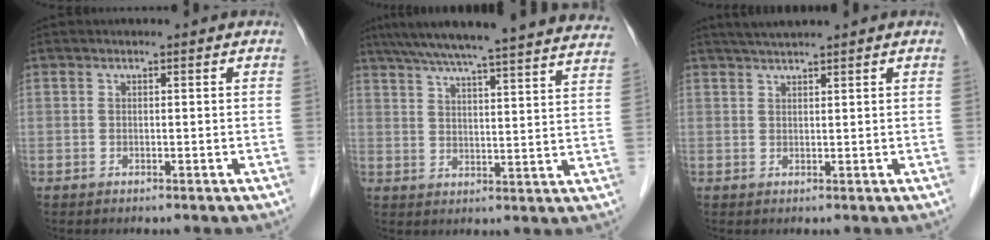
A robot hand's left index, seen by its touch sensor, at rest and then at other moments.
{"total": 29.7, "force": [26.8, 1.2, 12.8], "torque": [-0.204, -0.025, 0.332]}
{"total": 3.0, "force": [2.7, -0.4, 1.4], "torque": [-0.024, 0.017, 0.049]}